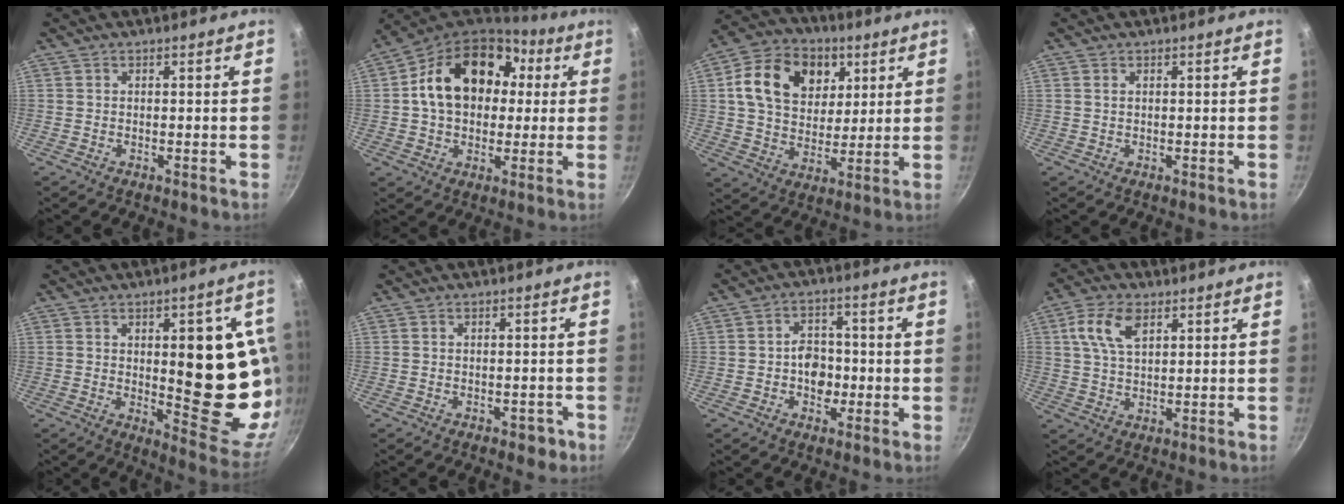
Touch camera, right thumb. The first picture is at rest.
{"total": 20.6, "force": [3.9, 14.9, 13.7], "torque": [-0.216, 0.036, 0.054]}
{"total": 17.2, "force": [5.7, 12.8, 10.0], "torque": [-0.149, -0.006, 0.088]}
{"total": 0.6, "force": [0.2, 0.4, 0.4], "torque": [-0.008, 0.000, 0.004]}
{"total": 20.0, "force": [1.3, 7.8, 18.4], "torque": [-0.184, -0.027, 0.028]}
{"total": 2.9, "force": [-1.5, 1.8, 1.7], "torque": [-0.003, 0.021, -0.006]}
{"total": 6.6, "force": [-1.1, 5.1, 4.0], "torque": [-0.028, 0.013, -0.021]}
{"total": 8.3, "force": [3.2, 4.5, 6.1], "torque": [-0.115, 0.002, 0.060]}